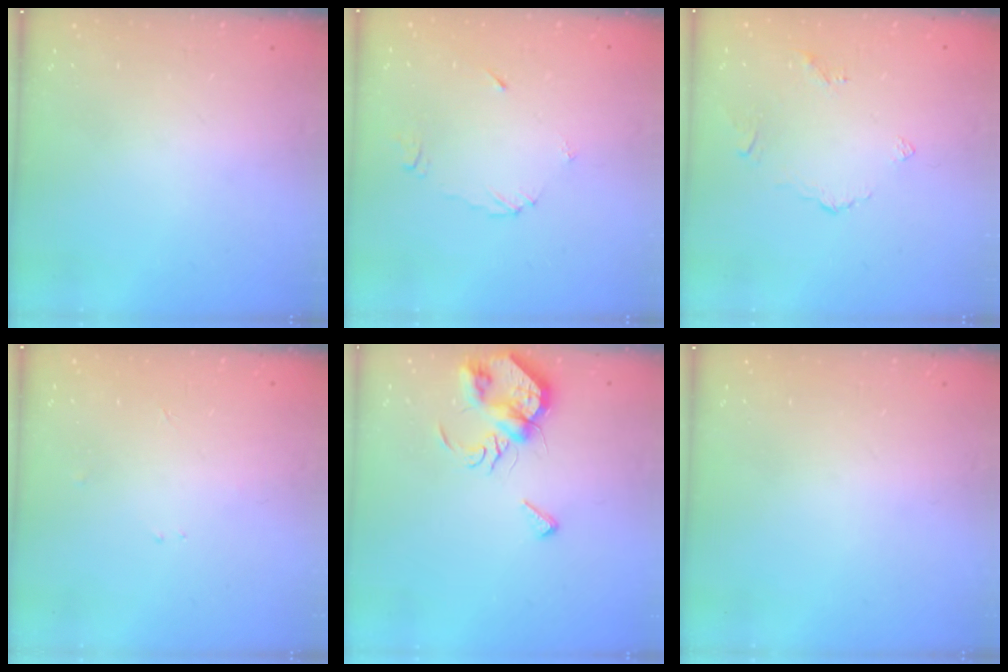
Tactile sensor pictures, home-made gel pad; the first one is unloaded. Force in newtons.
{"total": 4.9, "press": 4.9, "slide": 0.1}
{"total": 2.6, "press": 2.6, "slide": 0.5}
{"total": 2.4, "press": 2.4, "slide": 0.3}
{"total": 8.4, "press": 8.3, "slide": 0.8}
{"total": 0.0}